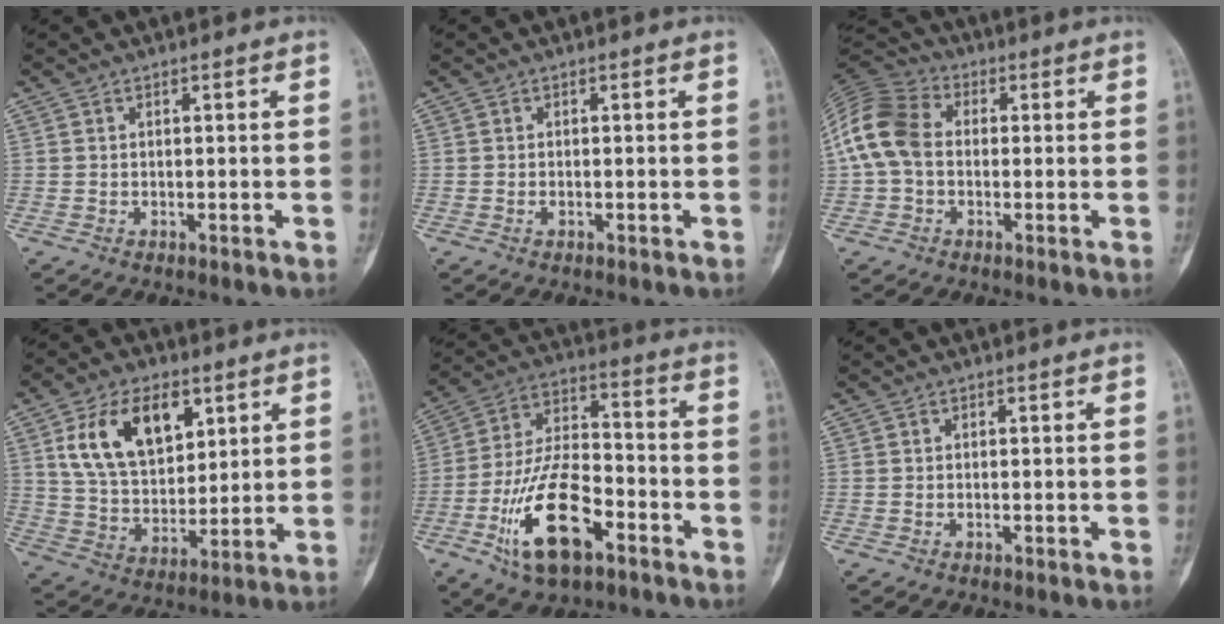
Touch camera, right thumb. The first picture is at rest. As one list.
[{"total": 0.6, "force": [-0.3, 0.3, 0.5], "torque": [-0.011, 0.001, -0.004]}, {"total": 10.9, "force": [0.0, 8.0, 7.4], "torque": [-0.149, 0.030, -0.013]}, {"total": 15.7, "force": [6.5, 9.4, 10.7], "torque": [-0.160, -0.022, 0.130]}, {"total": 17.9, "force": [-8.0, 8.4, 13.6], "torque": [-0.245, 0.049, -0.143]}, {"total": 0.0}]